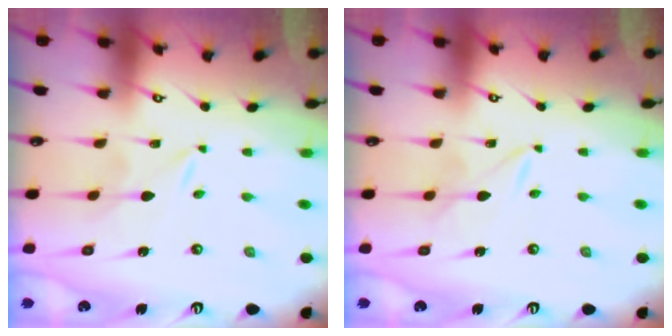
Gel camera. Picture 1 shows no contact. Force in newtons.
{"total": 1.7, "press": 1.7, "slide": 0.0}